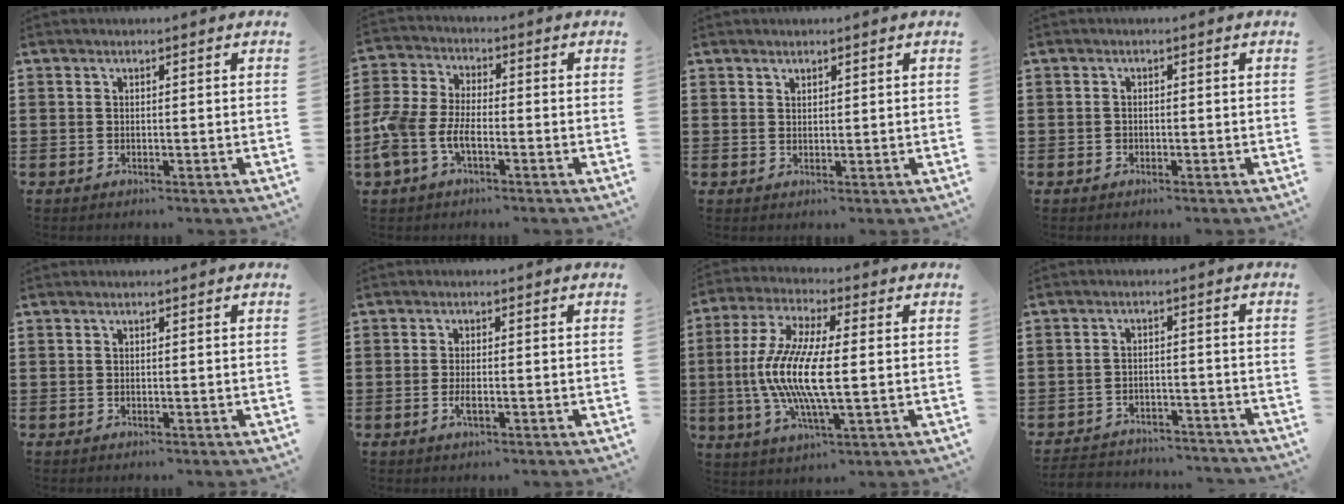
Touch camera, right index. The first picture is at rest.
{"total": 5.9, "force": [-2.7, 3.0, 4.3], "torque": [-0.119, -0.005, -0.060]}
{"total": 1.2, "force": [1.1, 0.5, -0.1], "torque": [-0.001, 0.002, 0.021]}
{"total": 0.7, "force": [-0.4, 0.5, 0.2], "torque": [-0.005, 0.003, -0.008]}
{"total": 0.0}
{"total": 2.1, "force": [-0.6, 0.6, 1.9], "torque": [-0.041, -0.004, -0.013]}
{"total": 11.5, "force": [-1.0, 3.4, 11.0], "torque": [-0.246, -0.015, -0.026]}
{"total": 3.5, "force": [-3.5, 0.4, 0.0], "torque": [-0.006, 0.000, -0.074]}